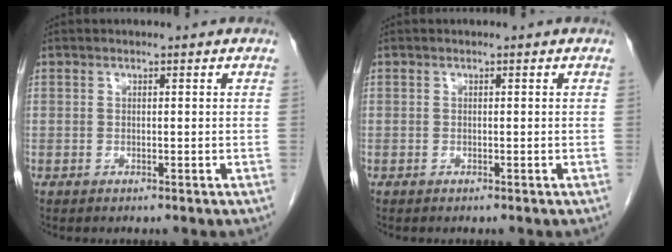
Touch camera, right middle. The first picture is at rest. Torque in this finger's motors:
{"motor_torque": [0.34, -0.51, -0.05, -0.08]}